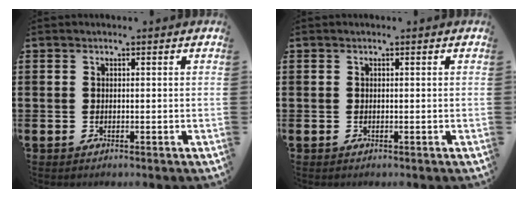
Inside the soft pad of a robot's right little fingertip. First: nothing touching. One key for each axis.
{"total": 0.0}